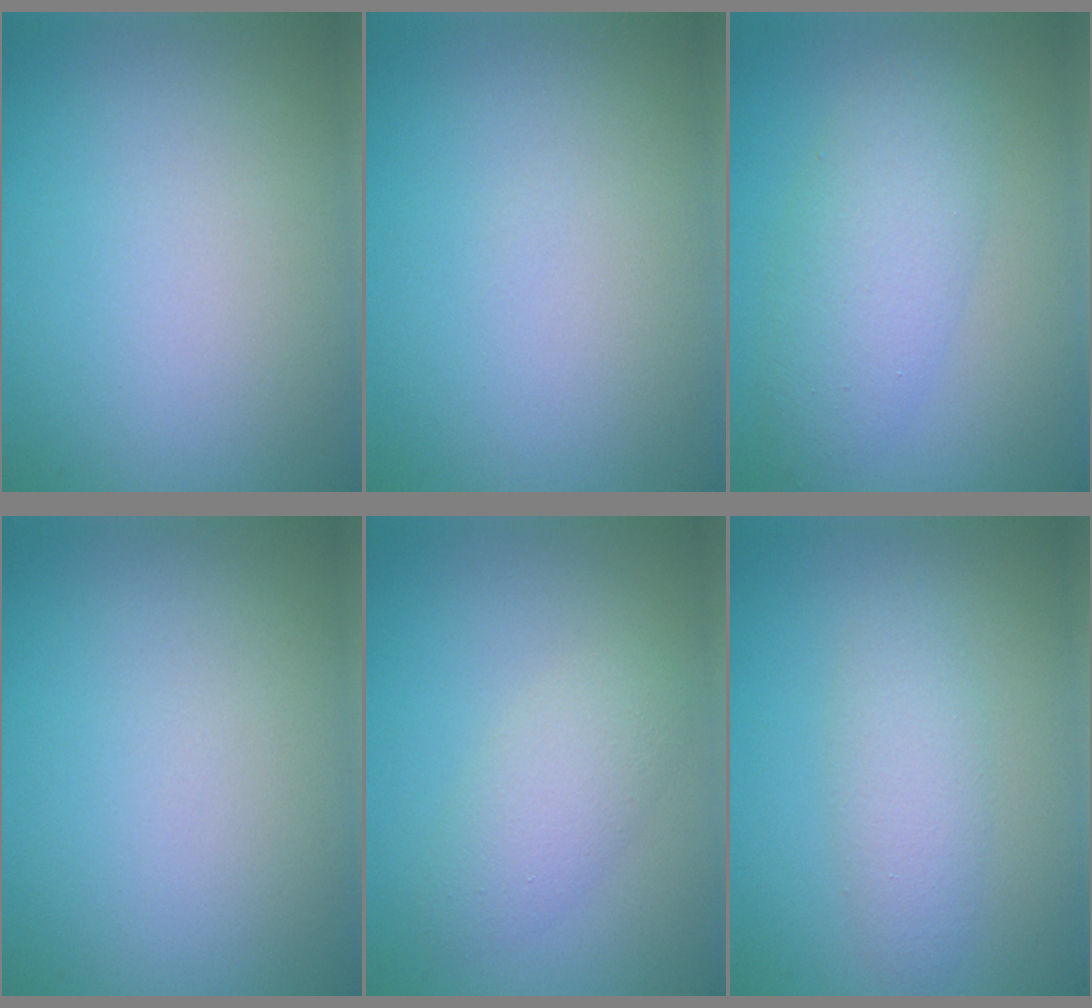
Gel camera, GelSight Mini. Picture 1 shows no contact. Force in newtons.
{"total": 0.0}
{"total": 4.5, "press": 4.5, "slide": 0.1}
{"total": 0.0}
{"total": 2.7, "press": 2.7, "slide": 0.0}
{"total": 2.7, "press": 2.7, "slide": 0.1}